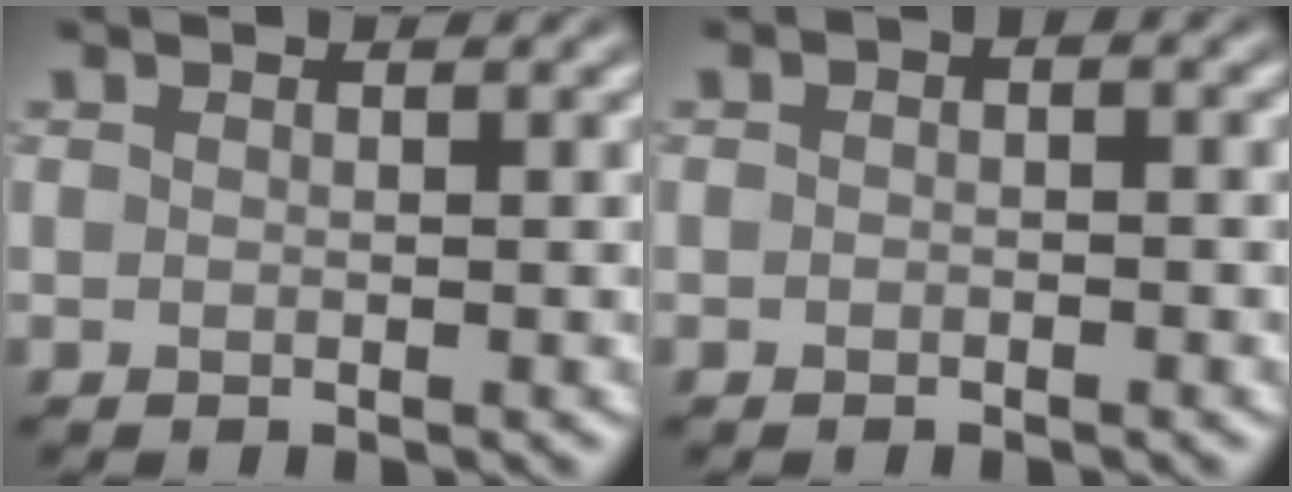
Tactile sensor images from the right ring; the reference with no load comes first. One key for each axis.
{"total": 1.2, "fx": 0.1, "fy": 0.7, "fz": 0.9, "tx": -0.018, "ty": 0.002, "tz": -0.005}